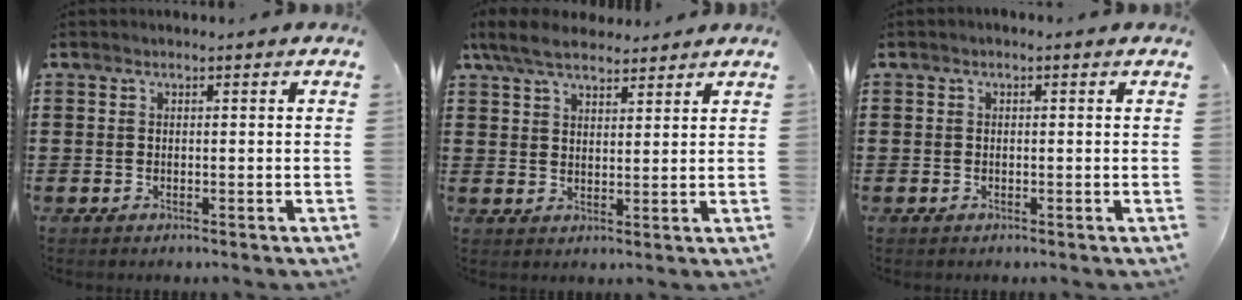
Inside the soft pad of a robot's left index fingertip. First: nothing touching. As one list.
[{"total": 6.3, "force": [5.1, 2.3, 2.8], "torque": [-0.071, -0.003, 0.098]}, {"total": 0.6, "force": [-0.2, 0.5, 0.2], "torque": [-0.005, 0.002, -0.005]}]